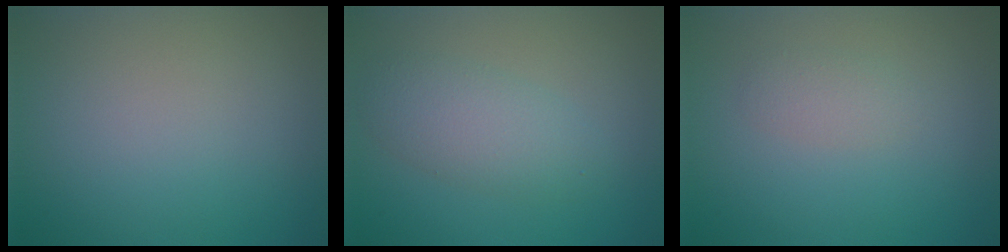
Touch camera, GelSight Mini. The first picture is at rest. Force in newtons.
{"total": 3.7, "press": 3.7, "slide": 0.2}
{"total": 1.4, "press": 1.4, "slide": 0.1}